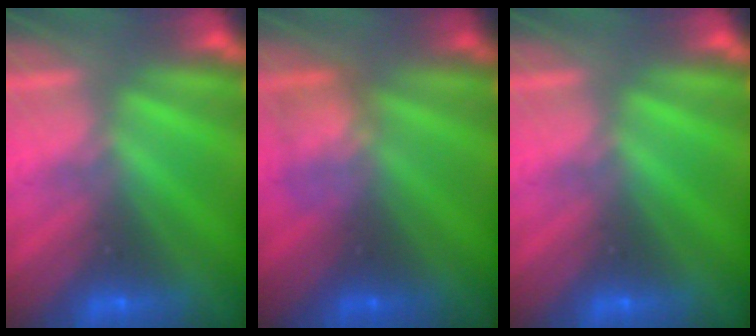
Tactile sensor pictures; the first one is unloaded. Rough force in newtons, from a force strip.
{"total": 2.3}
{"total": 0.0}